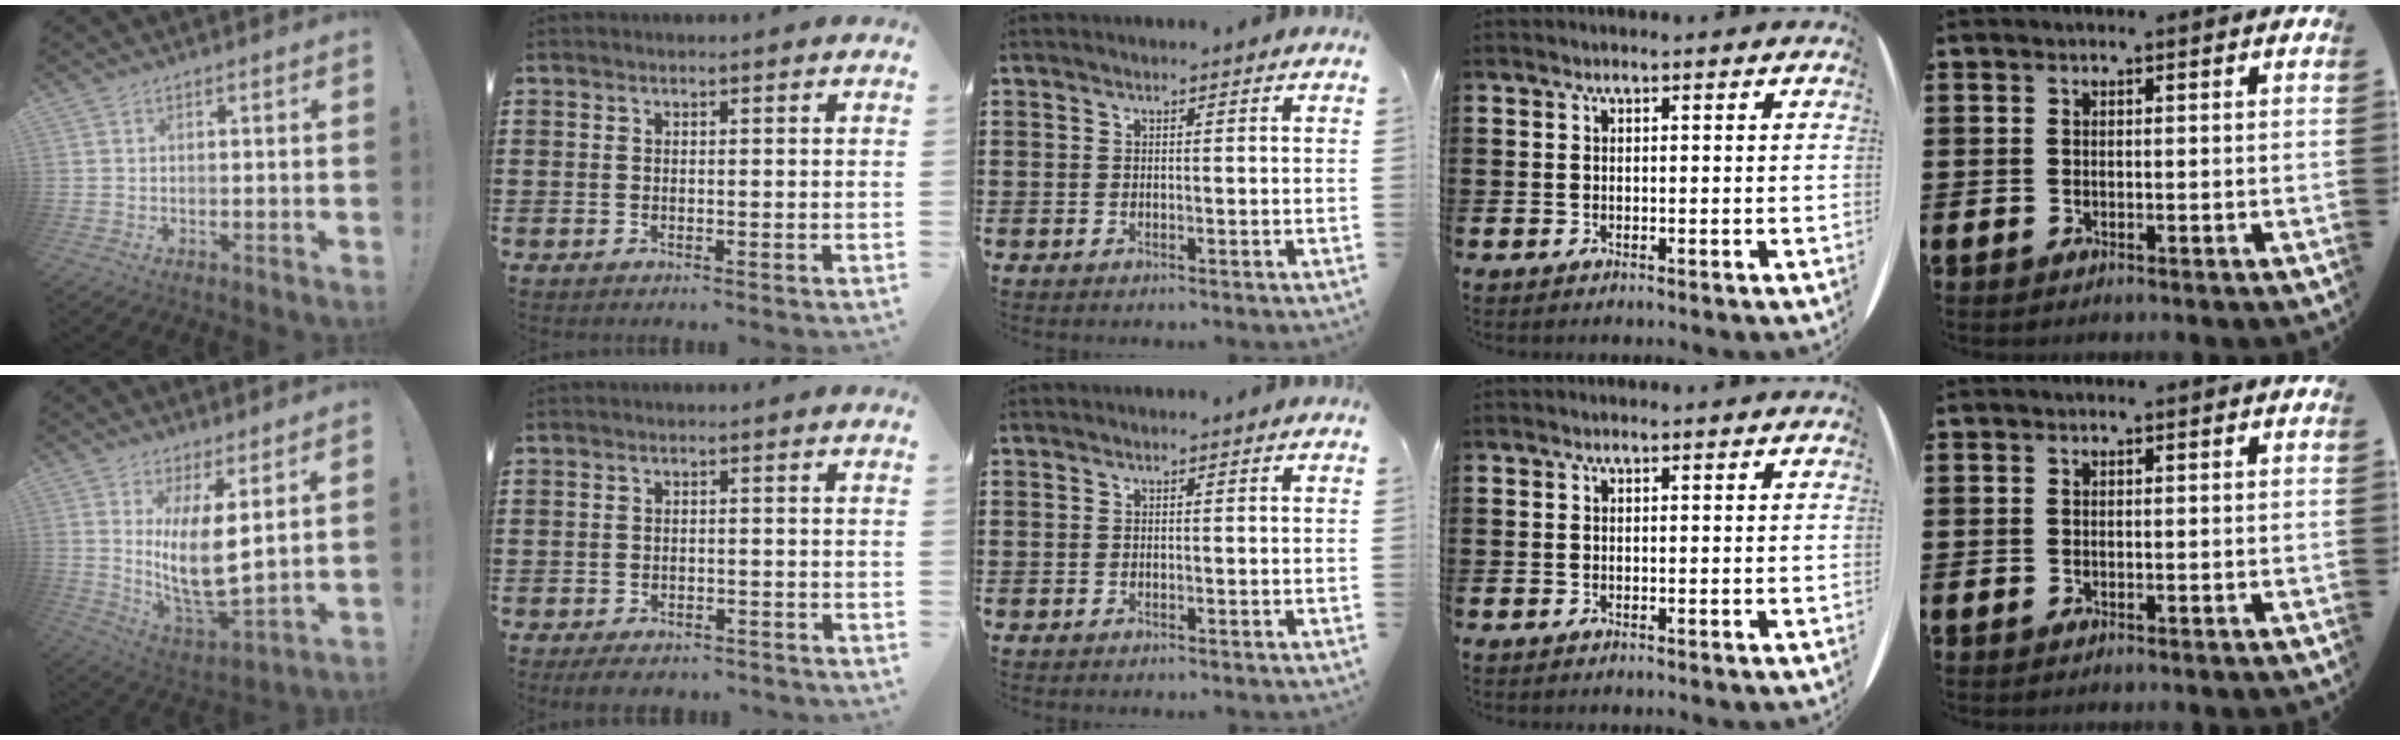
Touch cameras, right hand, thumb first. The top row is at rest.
{"thumb": {"total": 13.2, "force": [4.4, 4.0, 11.8], "torque": [-0.220, -0.052, 0.072]}, "index": {"total": 2.4, "force": [-2.3, 0.4, 0.6], "torque": [-0.021, -0.003, -0.049]}}